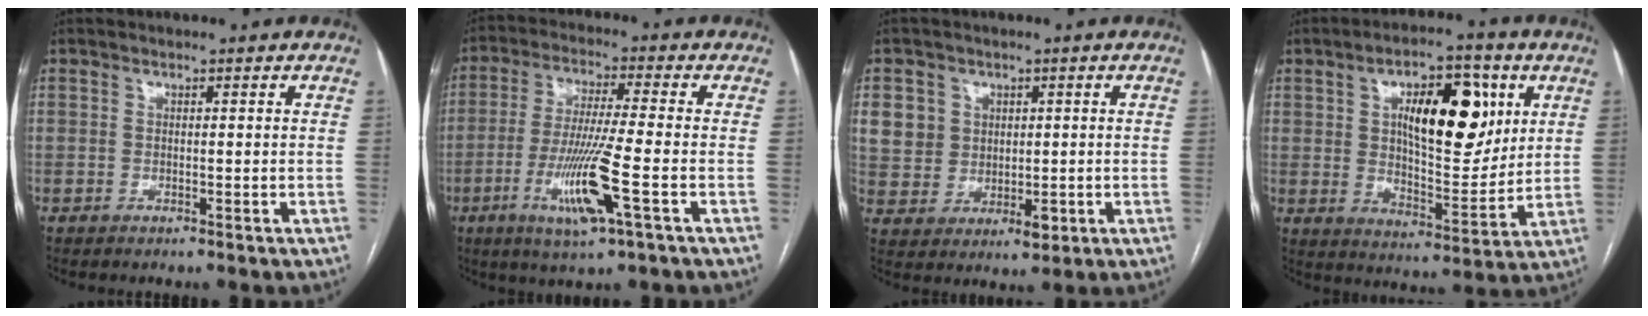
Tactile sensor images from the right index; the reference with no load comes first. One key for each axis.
{"total": 11.2, "fx": -4.0, "fy": -0.2, "fz": 10.5, "tx": -0.210, "ty": -0.018, "tz": -0.076}
{"total": 7.6, "fx": 2.0, "fy": 7.0, "fz": 2.3, "tx": -0.045, "ty": 0.011, "tz": 0.049}
{"total": 14.9, "fx": 4.8, "fy": 6.0, "fz": 12.8, "tx": -0.194, "ty": 0.013, "tz": 0.080}